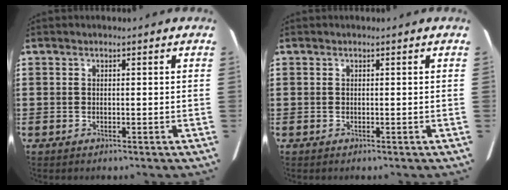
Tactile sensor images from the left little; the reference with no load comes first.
{"total": 0.0}